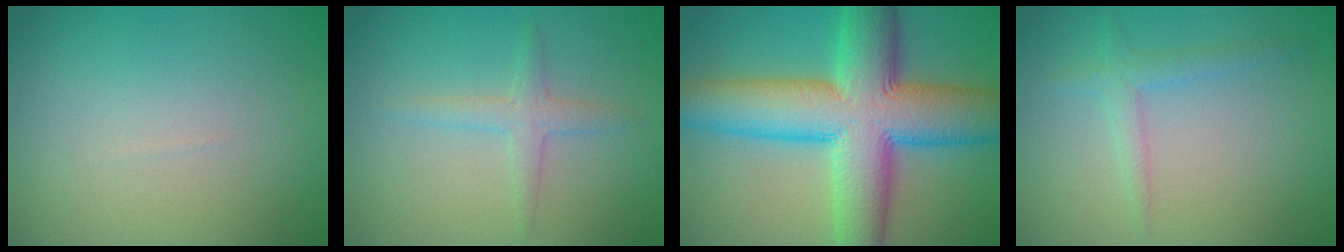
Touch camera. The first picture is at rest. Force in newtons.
{"total": 1.9, "press": 1.9, "slide": 0.1}
{"total": 13.3, "press": 13.3, "slide": 0.6}
{"total": 1.9, "press": 1.9, "slide": 0.1}